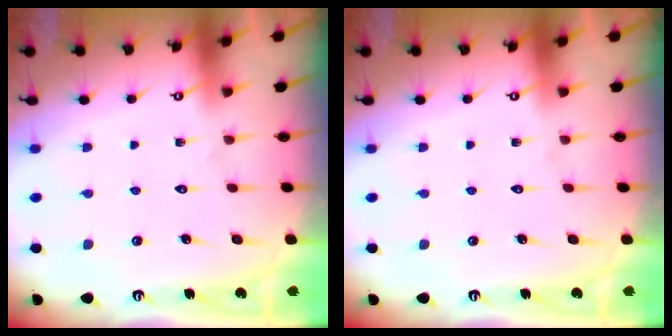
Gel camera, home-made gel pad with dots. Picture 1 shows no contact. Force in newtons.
{"total": 0.0}